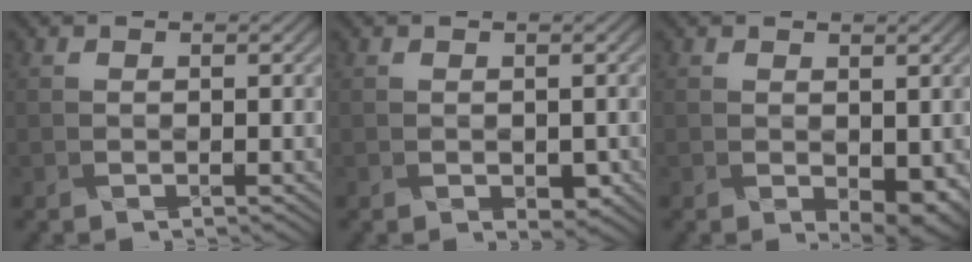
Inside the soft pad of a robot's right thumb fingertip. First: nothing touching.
{"total": 1.4, "force": [-0.3, 0.9, 1.0], "torque": [-0.018, -0.006, 0.005]}
{"total": 3.5, "force": [-0.5, 2.0, 2.8], "torque": [-0.042, -0.011, 0.009]}